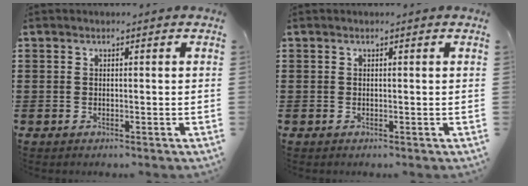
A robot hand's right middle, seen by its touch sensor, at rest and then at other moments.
{"total": 0.0}